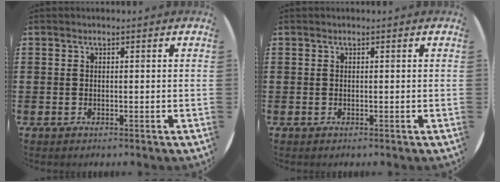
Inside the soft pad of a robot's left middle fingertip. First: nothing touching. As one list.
[{"total": 0.0}]